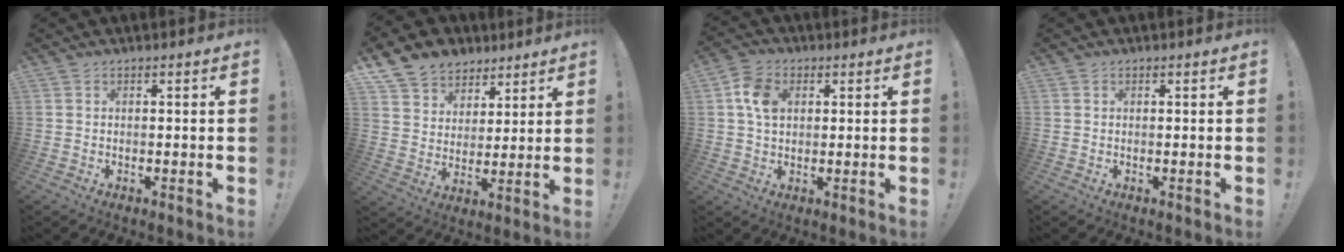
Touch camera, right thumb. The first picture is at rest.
{"total": 11.0, "force": [7.1, 8.0, 2.2], "torque": [-0.035, -0.051, 0.143]}
{"total": 8.3, "force": [2.0, 6.1, 5.1], "torque": [-0.084, 0.008, 0.040]}
{"total": 0.0}